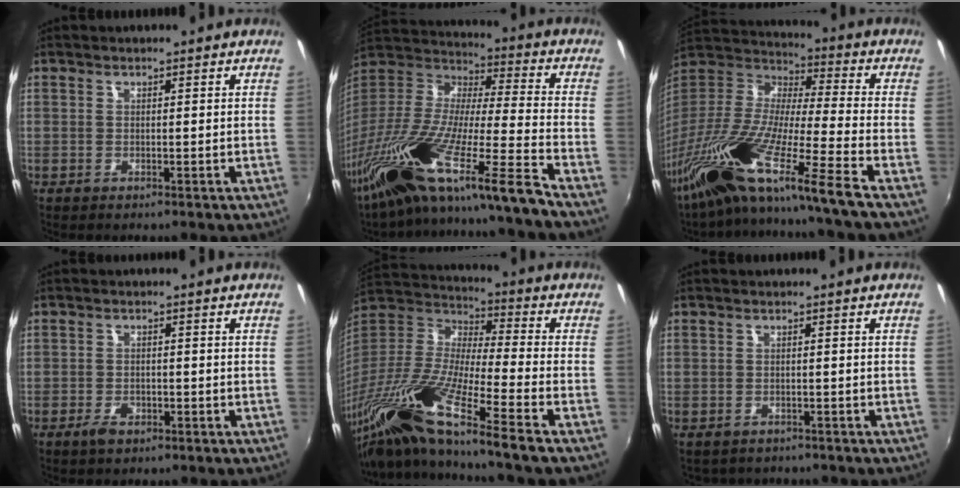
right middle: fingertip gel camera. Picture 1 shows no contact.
{"total": 26.5, "force": [-19.4, 0.2, 18.0], "torque": [-0.294, -0.068, -0.351]}
{"total": 23.5, "force": [-16.9, -0.5, 16.3], "torque": [-0.279, -0.058, -0.319]}
{"total": 2.8, "force": [-1.7, 1.6, 1.6], "torque": [-0.034, -0.004, -0.029]}
{"total": 25.1, "force": [-18.0, 0.3, 17.5], "torque": [-0.306, -0.061, -0.338]}
{"total": 2.4, "force": [-1.9, 1.5, 0.5], "torque": [-0.016, -0.008, -0.022]}